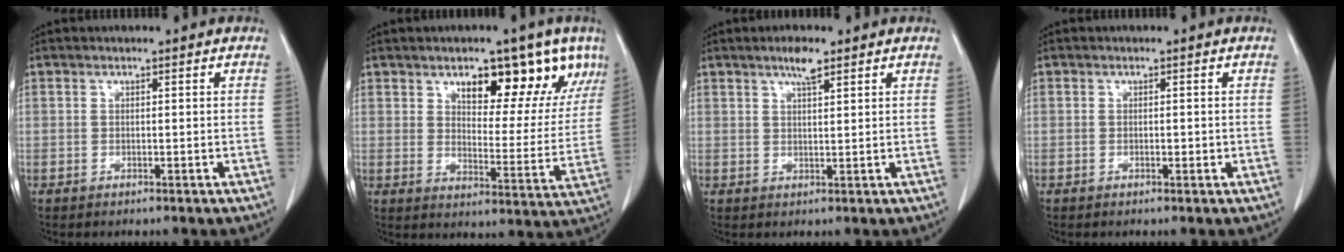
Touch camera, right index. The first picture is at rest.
{"total": 13.4, "force": [8.3, 5.7, 8.9], "torque": [-0.092, -0.004, 0.120]}
{"total": 3.1, "force": [2.1, 0.5, 2.2], "torque": [-0.042, 0.002, 0.036]}
{"total": 0.7, "force": [-0.2, 0.3, 0.6], "torque": [-0.011, 0.000, -0.001]}